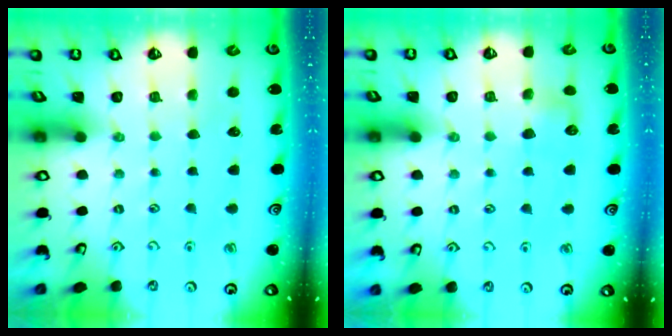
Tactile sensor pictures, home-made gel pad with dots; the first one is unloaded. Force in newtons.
{"total": 5.6, "press": 5.6, "slide": 0.5}